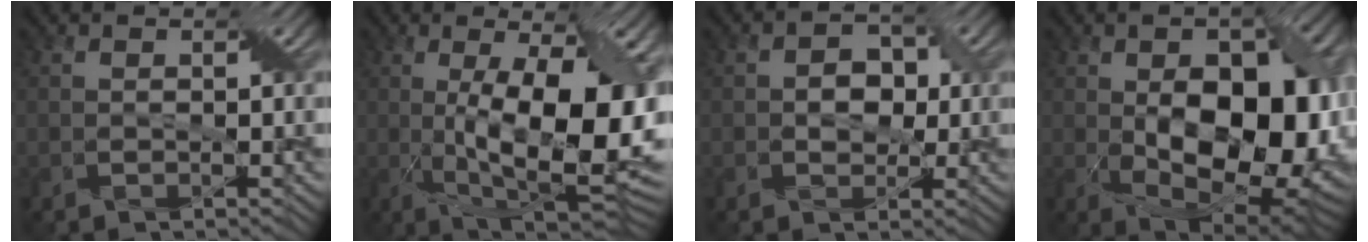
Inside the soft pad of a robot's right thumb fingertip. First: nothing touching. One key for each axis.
{"total": 17.1, "fx": -0.8, "fy": 7.0, "fz": 15.6, "tx": -0.232, "ty": -0.010, "tz": -0.007}
{"total": 2.7, "fx": 0.1, "fy": 2.4, "fz": 1.3, "tx": -0.018, "ty": 0.003, "tz": -0.007}
{"total": 16.5, "fx": -1.3, "fy": 9.7, "fz": 13.3, "tx": -0.179, "ty": -0.031, "tz": 0.002}